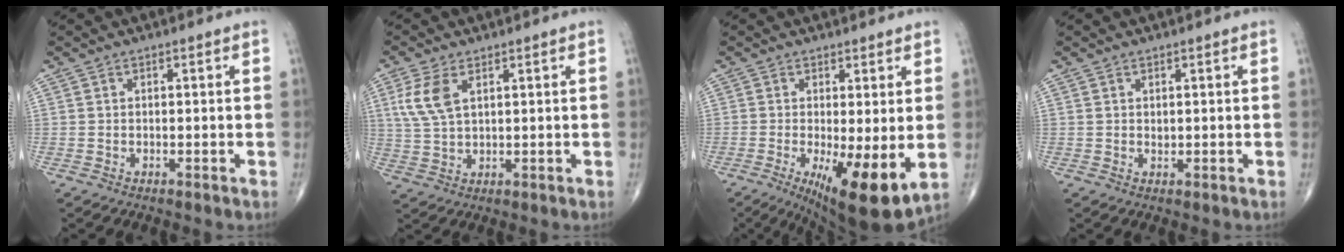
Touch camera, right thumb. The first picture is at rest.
{"total": 6.5, "force": [2.5, 3.3, 5.1], "torque": [-0.119, 0.001, 0.057]}
{"total": 12.2, "force": [-2.4, 3.3, 11.5], "torque": [-0.179, -0.029, -0.029]}
{"total": 0.7, "force": [0.3, 0.4, 0.4], "torque": [-0.005, -0.003, 0.007]}